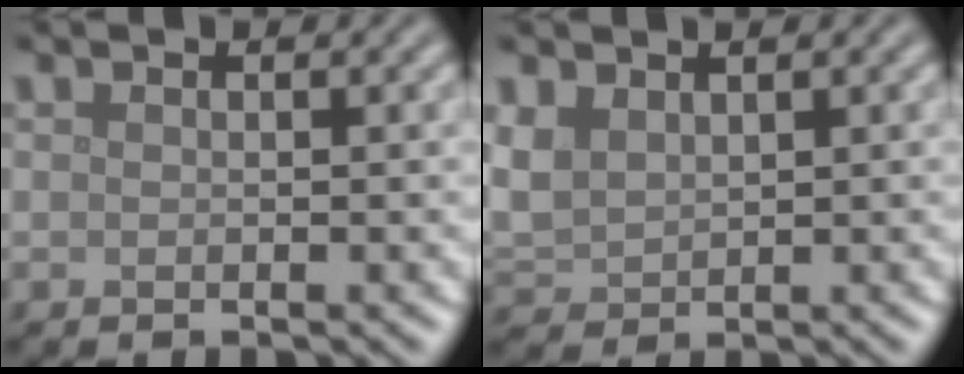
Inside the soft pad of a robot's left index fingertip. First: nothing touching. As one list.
[{"total": 3.2, "force": [1.5, 2.2, 1.8], "torque": [-0.053, 0.004, 0.034]}]